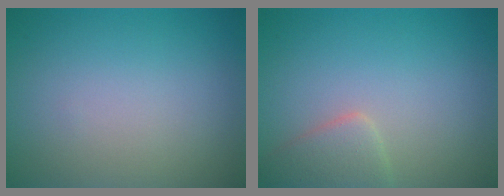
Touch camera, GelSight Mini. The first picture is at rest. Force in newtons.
{"total": 2.4, "press": 2.4, "slide": 0.1}